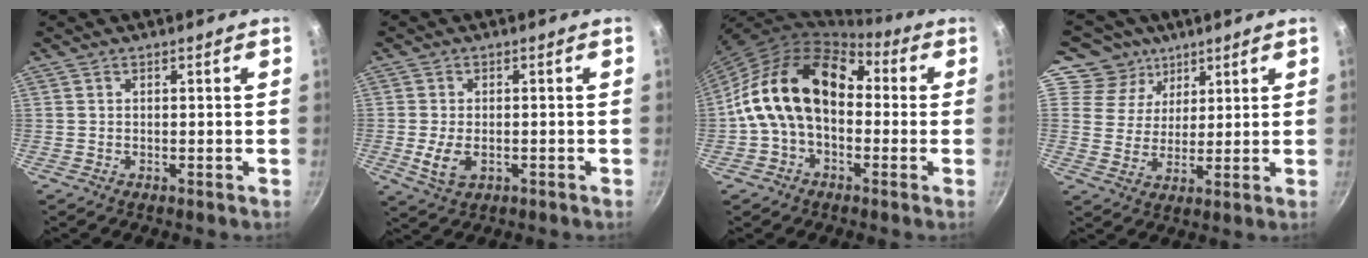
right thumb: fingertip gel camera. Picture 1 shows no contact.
{"total": 5.1, "force": [-1.2, 3.0, 3.9], "torque": [-0.077, -0.002, -0.019]}
{"total": 16.9, "force": [0.4, 11.6, 12.3], "torque": [-0.186, 0.044, -0.012]}
{"total": 8.4, "force": [5.2, 6.5, 1.4], "torque": [0.012, -0.027, 0.084]}